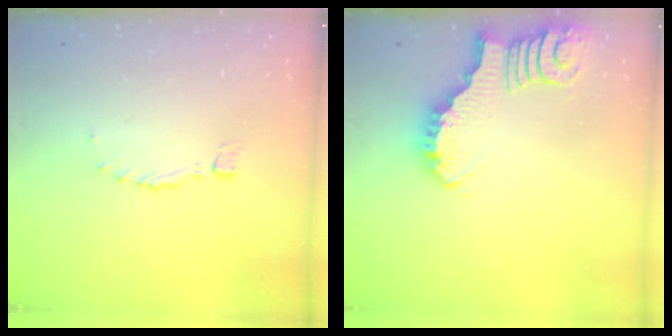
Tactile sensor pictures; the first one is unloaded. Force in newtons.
{"total": 3.2, "press": 3.2, "slide": 0.3}